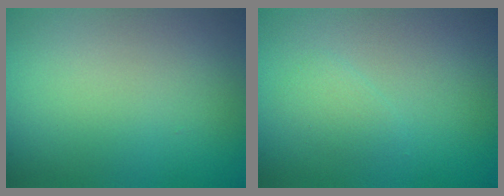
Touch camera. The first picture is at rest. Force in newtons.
{"total": 1.1, "press": 1.1, "slide": 0.1}